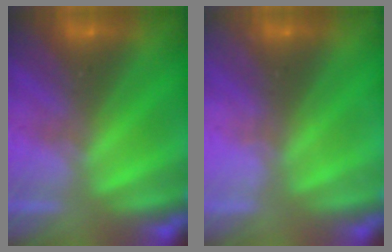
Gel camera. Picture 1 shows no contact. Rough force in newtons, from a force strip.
{"total": 2.3}